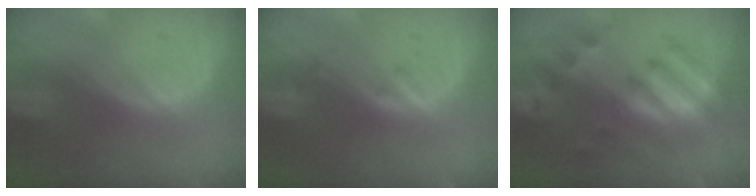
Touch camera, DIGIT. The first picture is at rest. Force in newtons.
{"total": 1.4, "press": 1.4, "slide": 0.2}
{"total": 8.5, "press": 7.9, "slide": 3.0}